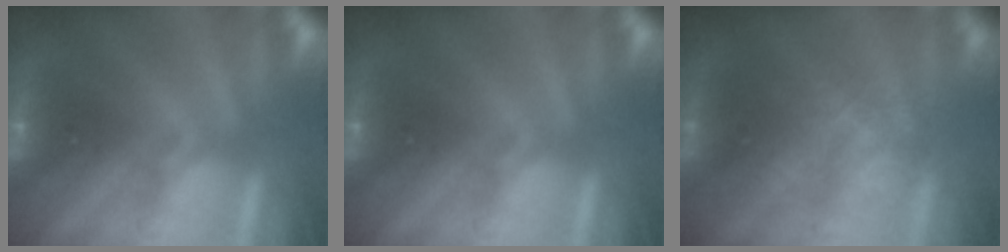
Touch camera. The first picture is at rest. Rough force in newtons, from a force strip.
{"total": 0.0}
{"total": 2.6}